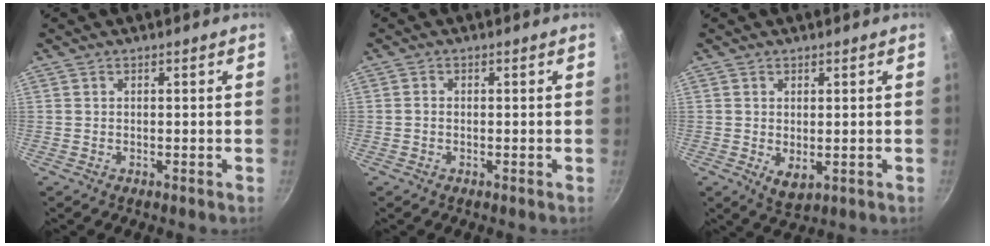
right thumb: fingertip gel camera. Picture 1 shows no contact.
{"total": 0.8, "force": [-0.1, 0.6, 0.6], "torque": [-0.010, 0.004, -0.003]}
{"total": 3.6, "force": [0.1, 2.2, 2.9], "torque": [-0.045, -0.015, 0.006]}